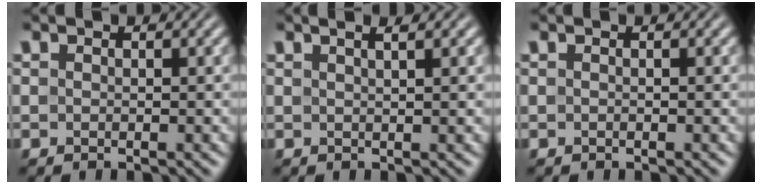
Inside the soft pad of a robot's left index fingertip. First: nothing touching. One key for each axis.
{"total": 3.1, "fx": 1.8, "fy": 1.3, "fz": 2.3, "tx": -0.004, "ty": 0.012, "tz": -0.007}
{"total": 0.0}